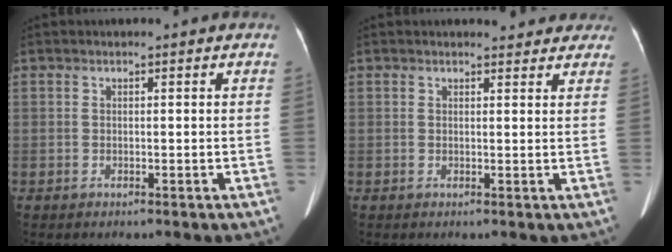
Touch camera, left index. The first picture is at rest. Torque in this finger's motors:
{"motor_torque": [0.10, -0.06, 0.00, 0.01]}